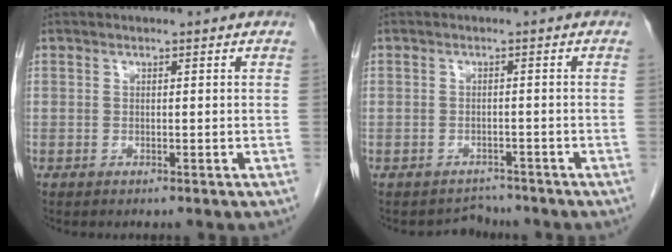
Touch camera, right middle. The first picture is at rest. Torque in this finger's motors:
{"motor_torque": [-1.35, -0.03, -0.55, -0.18]}